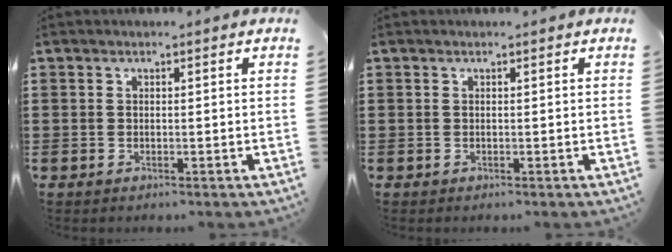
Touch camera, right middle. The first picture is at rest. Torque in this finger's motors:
{"motor_torque": [0.19, -0.42, -0.07, -0.01]}